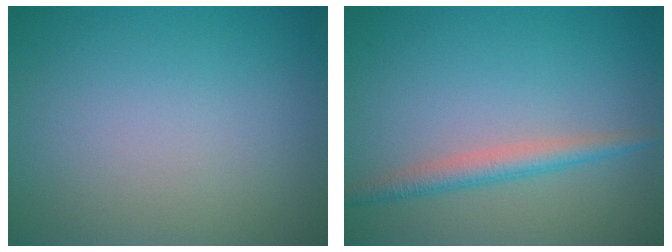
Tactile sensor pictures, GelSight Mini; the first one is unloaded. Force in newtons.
{"total": 2.5, "press": 2.5, "slide": 0.1}